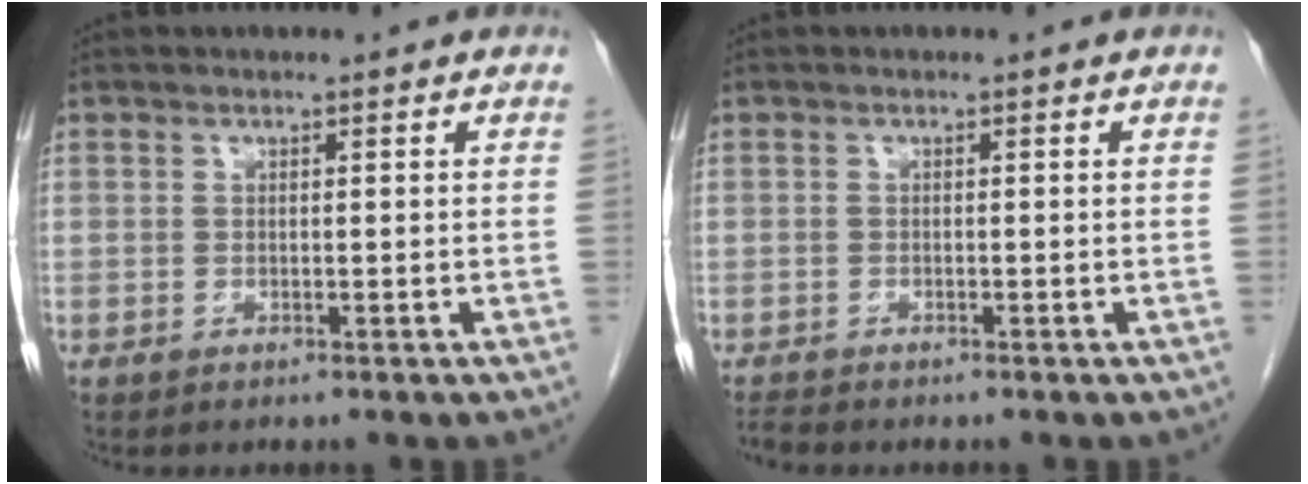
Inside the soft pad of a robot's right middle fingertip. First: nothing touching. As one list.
[{"total": 0.9, "force": [-0.9, -0.3, 0.0], "torque": [-0.014, -0.010, -0.018]}]